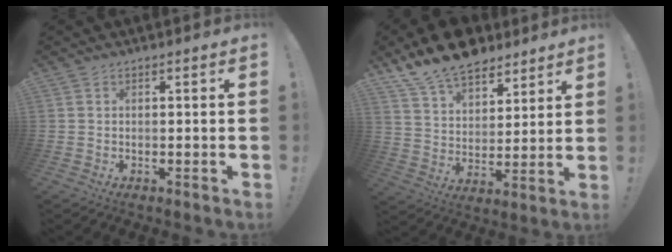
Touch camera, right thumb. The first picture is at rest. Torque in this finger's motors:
{"motor_torque": [0.22, 0.41, 0.37, 0.29, 0.17]}